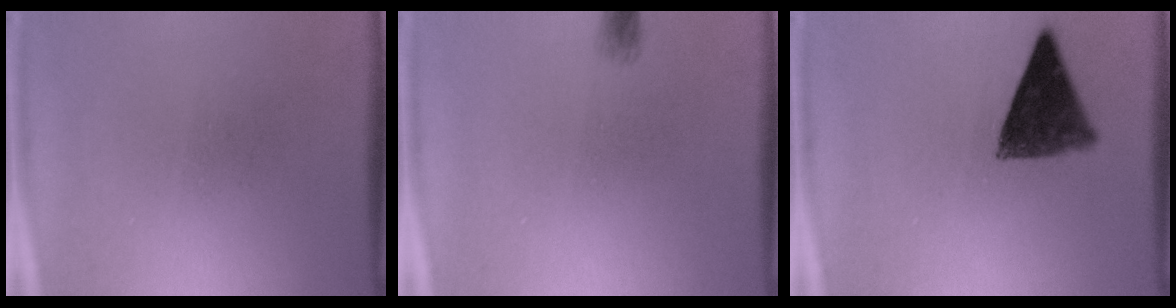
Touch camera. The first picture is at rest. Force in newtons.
{"total": 1.4}
{"total": 10.0}